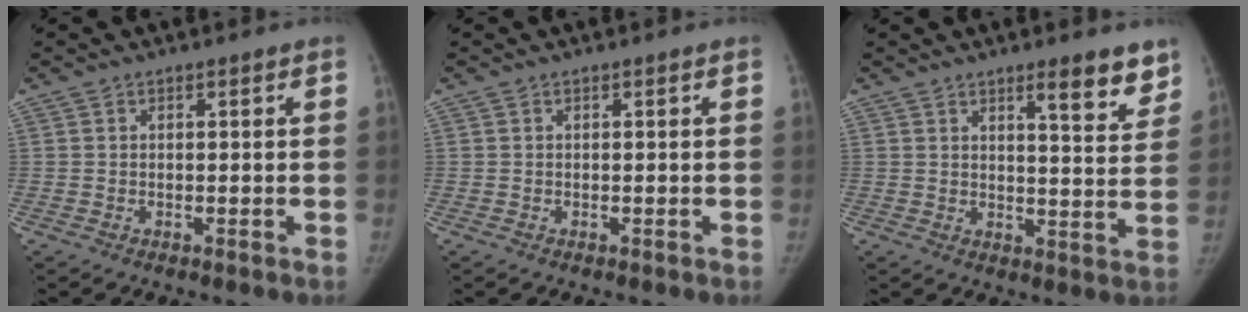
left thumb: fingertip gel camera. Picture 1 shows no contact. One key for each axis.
{"total": 0.0}
{"total": 8.5, "fx": 5.9, "fy": 1.7, "fz": 5.8, "tx": -0.054, "ty": -0.039, "tz": 0.080}